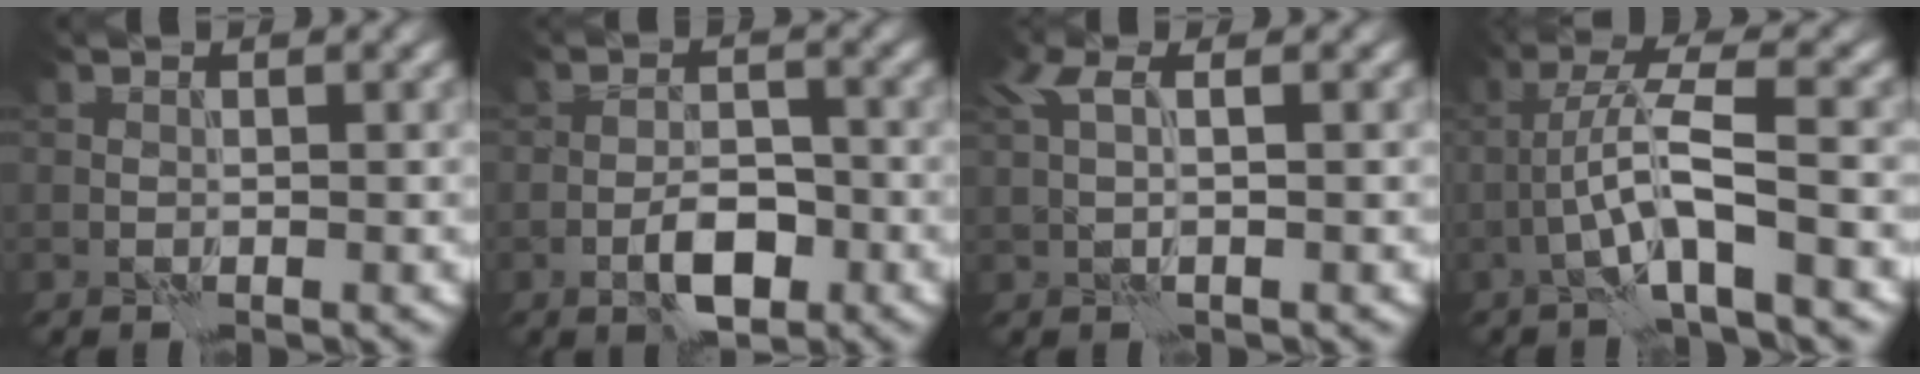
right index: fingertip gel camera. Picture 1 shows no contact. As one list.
[{"total": 4.0, "force": [-2.0, 1.7, 3.0], "torque": [-0.047, 0.005, -0.036]}, {"total": 2.6, "force": [0.9, 0.8, 2.4], "torque": [-0.052, 0.004, 0.015]}, {"total": 5.3, "force": [-1.8, 0.6, 4.9], "torque": [-0.096, 0.019, -0.038]}]